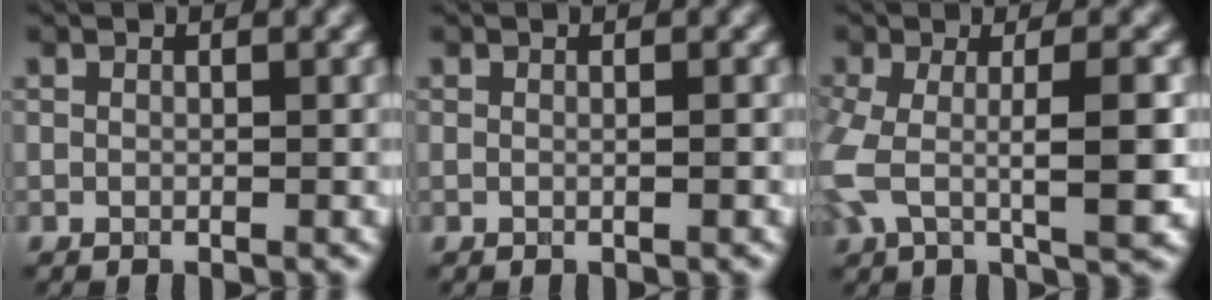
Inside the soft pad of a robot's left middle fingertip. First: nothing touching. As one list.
[{"total": 0.8, "force": [0.0, 0.2, 0.7], "torque": [-0.008, -0.002, -0.007]}, {"total": 6.6, "force": [-0.7, 2.0, 6.2], "torque": [-0.128, -0.004, -0.018]}]